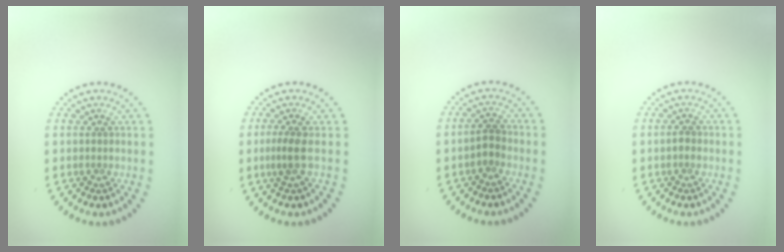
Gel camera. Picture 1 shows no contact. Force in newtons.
{"total": 1.8, "press": 1.3, "slide": 1.2}
{"total": 1.5, "press": 1.4, "slide": 0.5}
{"total": 0.9, "press": 0.9, "slide": 0.3}